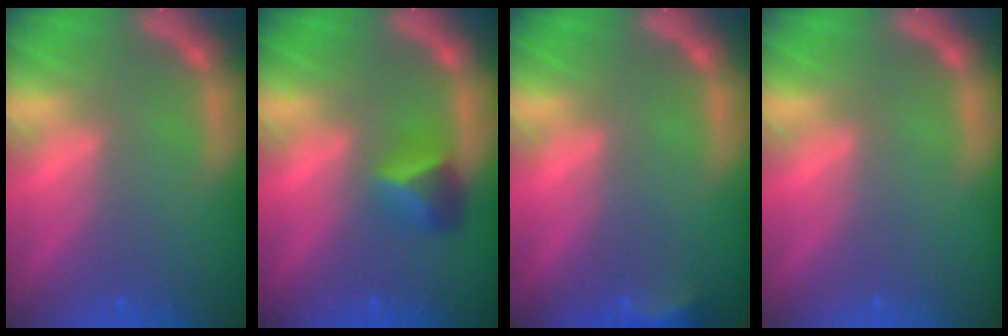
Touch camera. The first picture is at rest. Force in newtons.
{"total": 2.9}
{"total": 2.4}
{"total": 0.0}